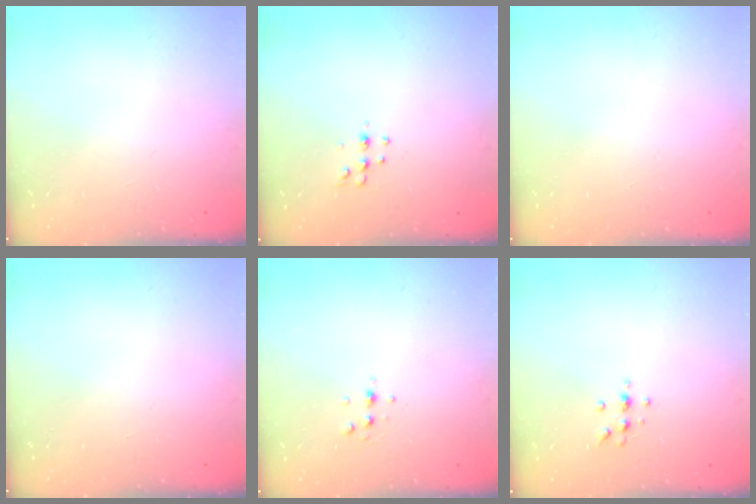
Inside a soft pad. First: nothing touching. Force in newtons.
{"total": 5.2, "press": 5.0, "slide": 1.1}
{"total": 0.0}
{"total": 0.0}
{"total": 4.0, "press": 3.9, "slide": 0.9}
{"total": 4.0, "press": 3.8, "slide": 1.2}